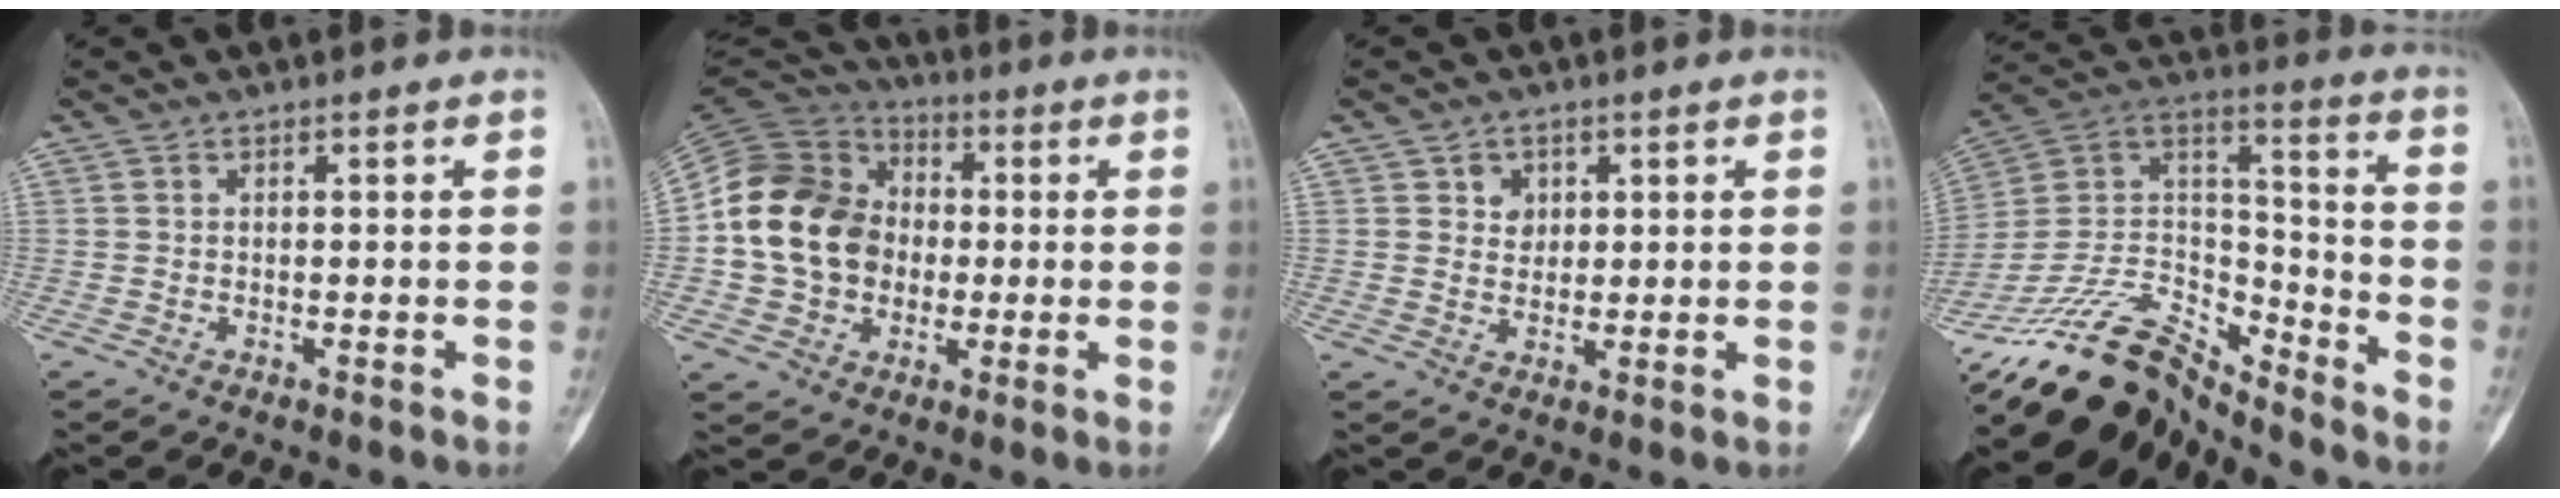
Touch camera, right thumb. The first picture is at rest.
{"total": 17.6, "force": [-0.5, 14.5, 10.1], "torque": [-0.166, 0.029, -0.012]}
{"total": 3.3, "force": [1.4, 2.9, 0.9], "torque": [0.007, -0.005, 0.022]}
{"total": 17.5, "force": [-15.8, 5.7, 4.8], "torque": [-0.076, 0.126, -0.297]}